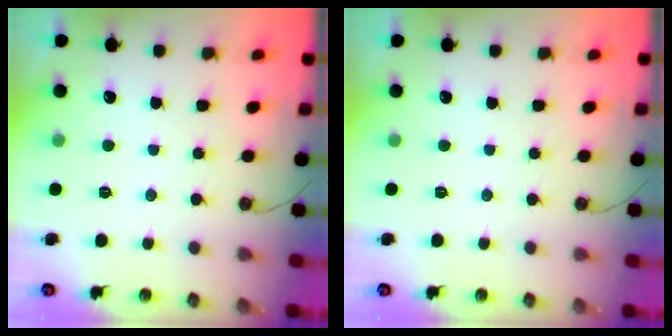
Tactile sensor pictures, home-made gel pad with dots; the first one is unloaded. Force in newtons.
{"total": 0.0}